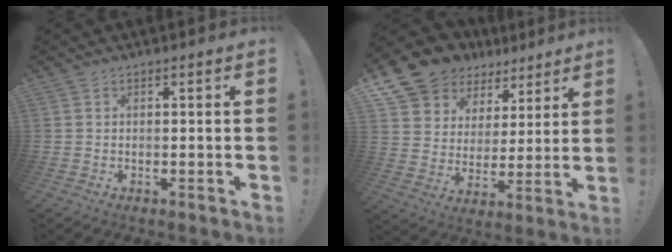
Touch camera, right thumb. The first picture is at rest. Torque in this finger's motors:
{"motor_torque": [0.09, 0.84, 0.26, 0.16, 0.11]}